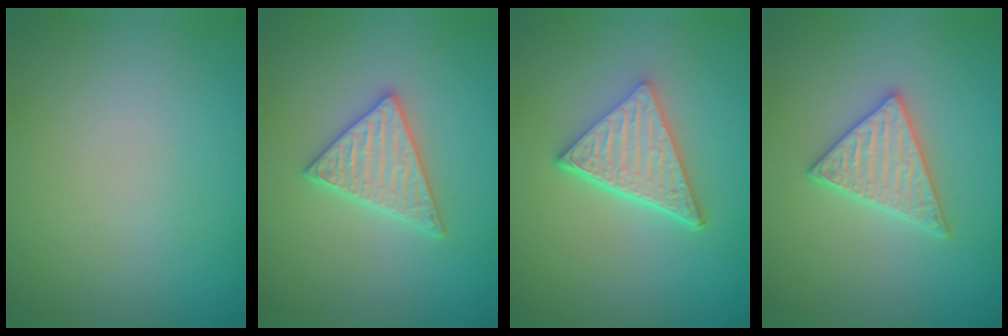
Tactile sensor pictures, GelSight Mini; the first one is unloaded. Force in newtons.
{"total": 2.9, "press": 2.8, "slide": 0.5}
{"total": 5.2, "press": 3.8, "slide": 3.6}
{"total": 2.9, "press": 2.8, "slide": 0.5}